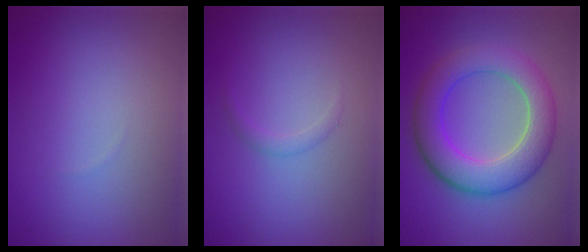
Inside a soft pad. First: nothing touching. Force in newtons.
{"total": 0.8, "press": 0.8, "slide": 0.1}
{"total": 6.8, "press": 6.8, "slide": 0.5}